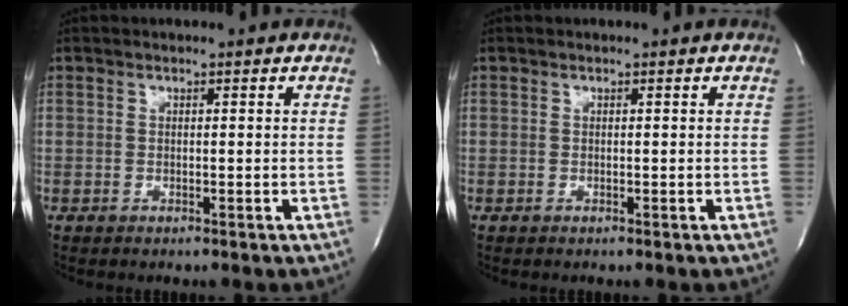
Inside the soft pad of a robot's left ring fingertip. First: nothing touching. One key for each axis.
{"total": 0.0}